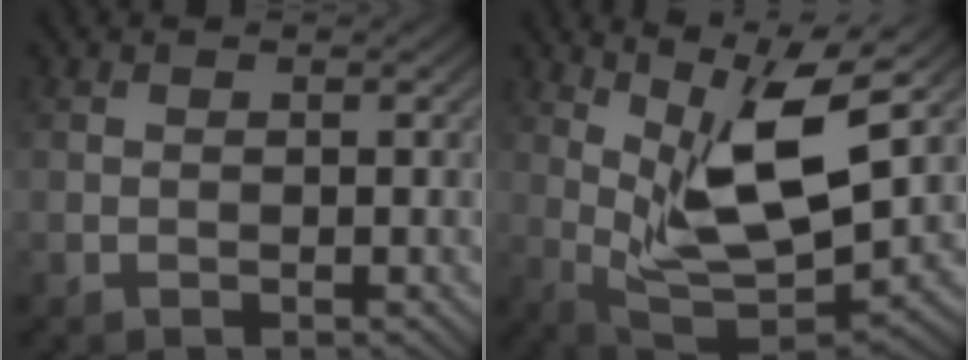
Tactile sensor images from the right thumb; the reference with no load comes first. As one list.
[{"total": 12.2, "force": [5.1, 3.4, 10.6], "torque": [-0.207, -0.009, 0.102]}]